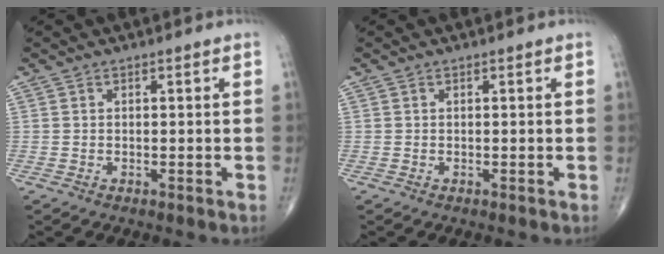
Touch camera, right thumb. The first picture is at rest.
{"total": 0.0}